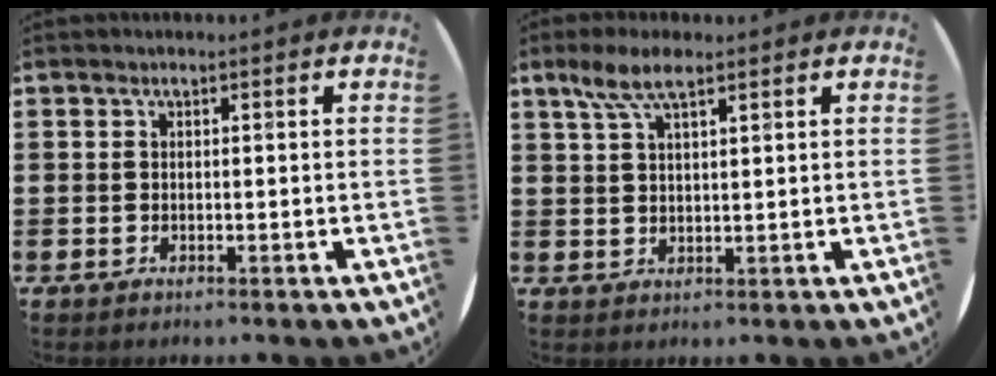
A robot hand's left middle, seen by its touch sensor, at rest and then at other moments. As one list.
[{"total": 5.1, "force": [3.3, 1.5, 3.6], "torque": [-0.077, 0.008, 0.058]}]